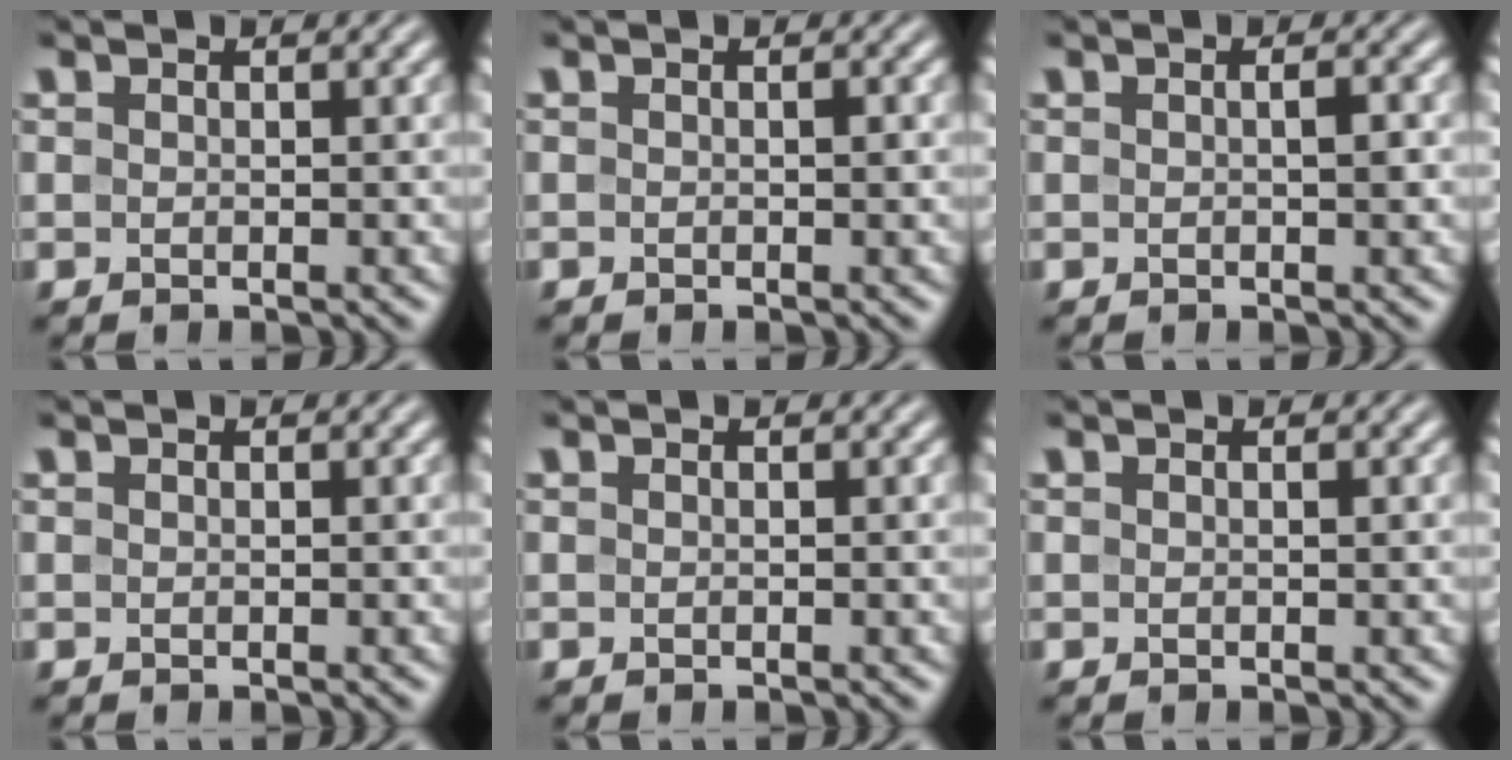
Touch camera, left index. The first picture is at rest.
{"total": 0.5, "force": [0.0, 0.3, 0.4], "torque": [-0.007, 0.000, 0.000]}
{"total": 1.1, "force": [0.0, 0.4, 1.1], "torque": [-0.020, 0.003, 0.003]}
{"total": 0.0}
{"total": 0.0}
{"total": 0.0}